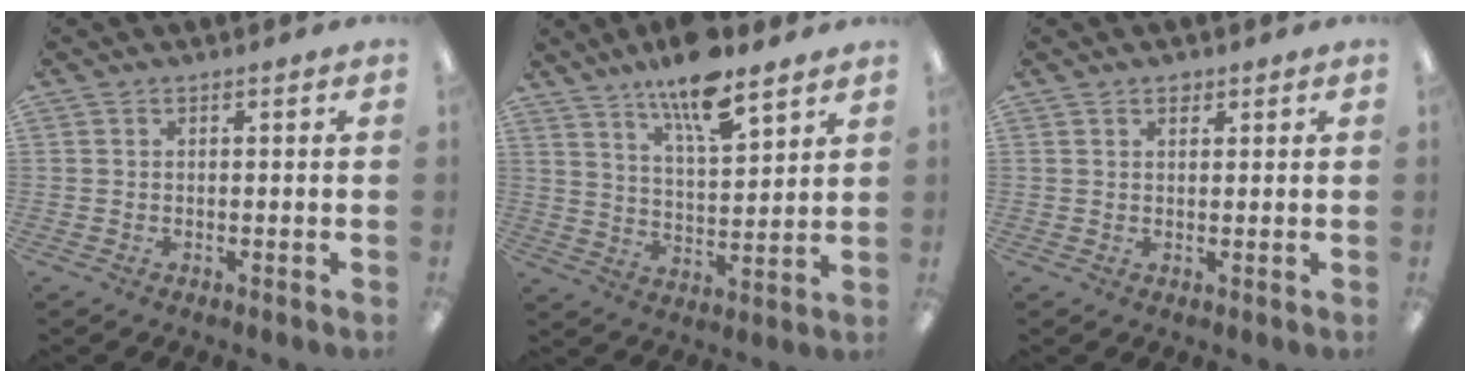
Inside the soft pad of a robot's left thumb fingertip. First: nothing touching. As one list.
[{"total": 12.8, "force": [9.9, 3.4, 7.3], "torque": [-0.127, -0.052, 0.170]}, {"total": 1.7, "force": [1.2, 0.9, 0.7], "torque": [0.001, -0.006, 0.019]}]